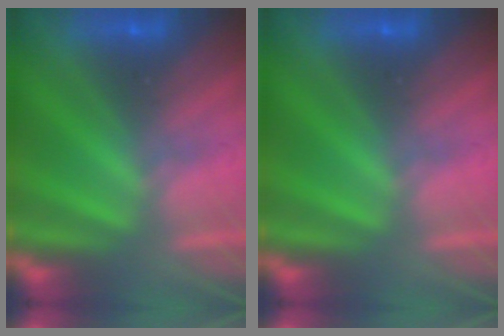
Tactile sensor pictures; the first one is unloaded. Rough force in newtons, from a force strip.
{"total": 0.0}